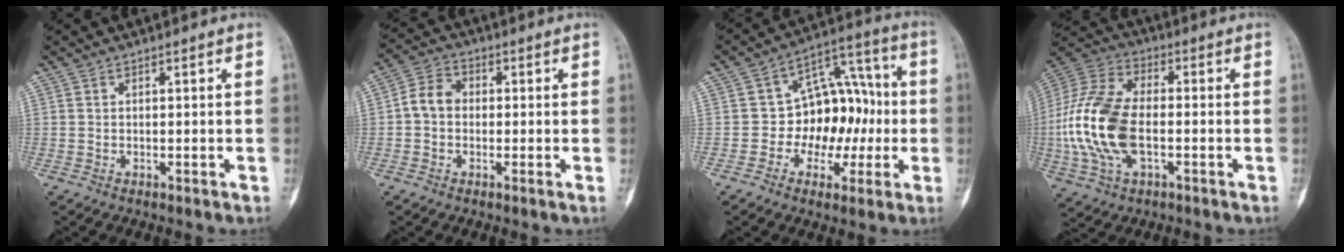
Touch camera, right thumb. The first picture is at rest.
{"total": 5.4, "force": [-0.4, 4.1, 3.5], "torque": [-0.051, 0.013, -0.022]}
{"total": 13.5, "force": [-1.2, 10.1, 8.9], "torque": [-0.065, 0.045, -0.023]}
{"total": 18.0, "force": [-2.5, 10.2, 14.6], "torque": [-0.311, 0.021, -0.046]}